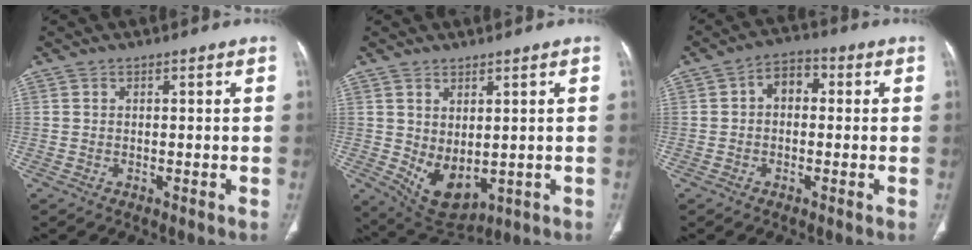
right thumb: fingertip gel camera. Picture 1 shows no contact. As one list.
[{"total": 8.4, "force": [-0.4, 4.8, 6.9], "torque": [-0.105, -0.011, 0.023]}, {"total": 5.2, "force": [0.4, 3.7, 3.6], "torque": [-0.040, 0.018, -0.006]}]